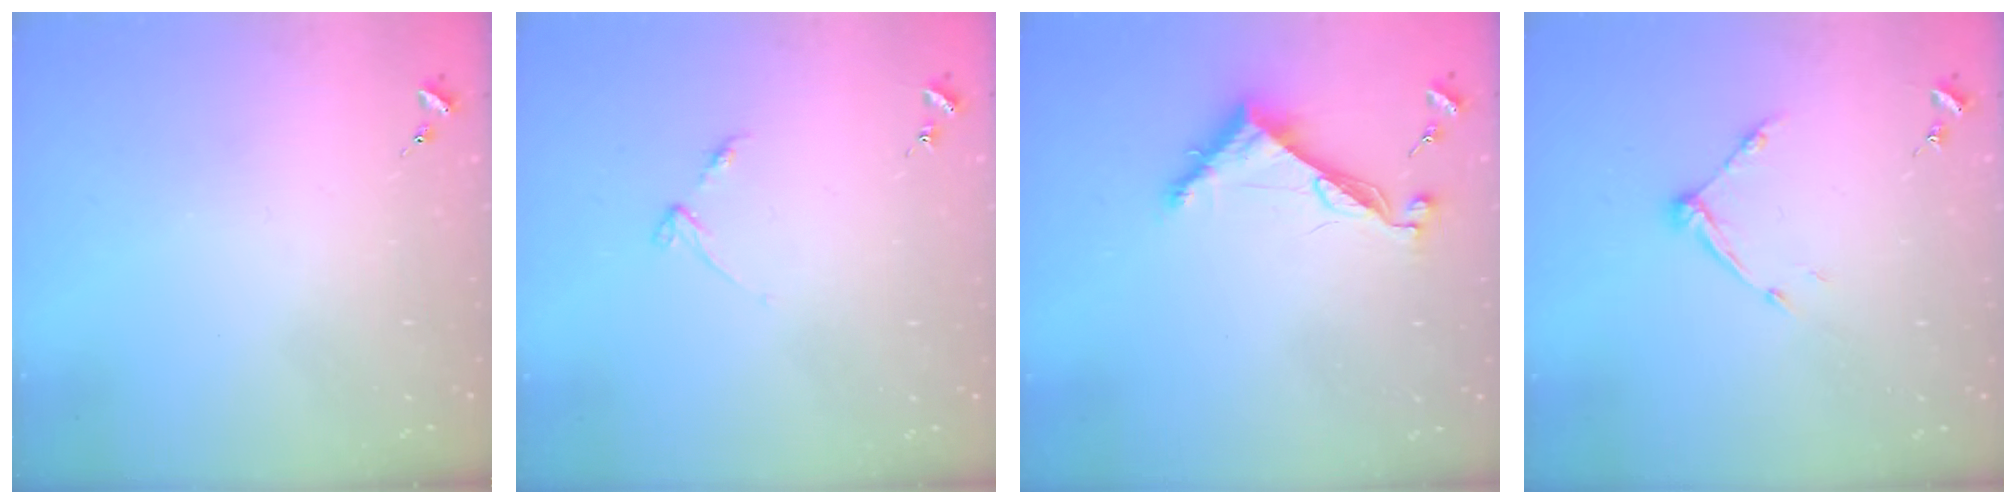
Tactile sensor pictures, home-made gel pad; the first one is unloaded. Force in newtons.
{"total": 3.4, "press": 3.4, "slide": 0.4}
{"total": 8.2, "press": 8.2, "slide": 0.2}
{"total": 8.4, "press": 8.4, "slide": 0.5}